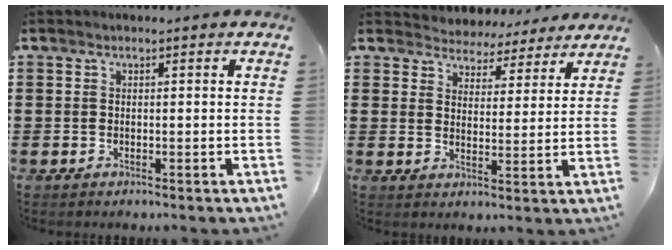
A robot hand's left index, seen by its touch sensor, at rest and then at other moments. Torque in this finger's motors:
{"motor_torque": [2.14, 0.00, 0.21, -0.06]}